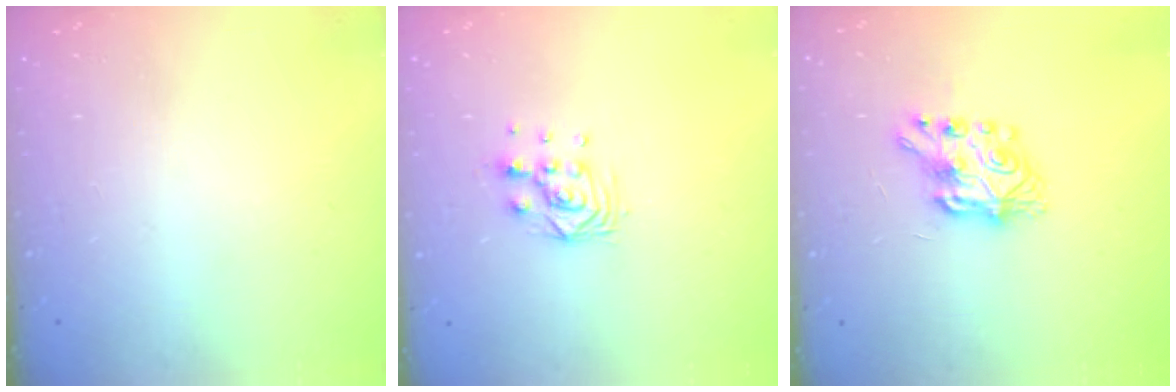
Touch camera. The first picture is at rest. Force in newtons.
{"total": 7.3, "press": 7.2, "slide": 0.6}
{"total": 8.6, "press": 8.5, "slide": 0.8}